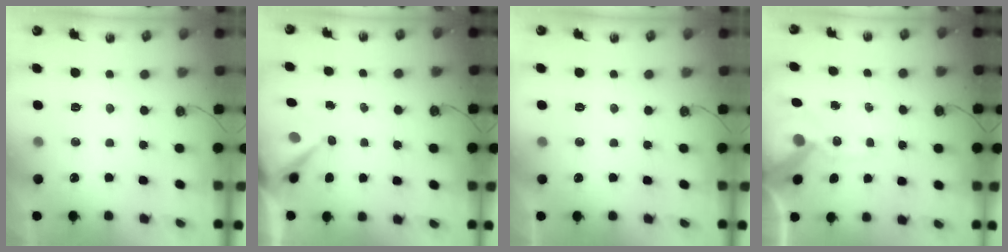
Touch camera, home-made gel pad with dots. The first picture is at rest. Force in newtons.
{"total": 7.0, "press": 7.0, "slide": 0.7}
{"total": 0.0}
{"total": 13.5, "press": 13.4, "slide": 2.1}